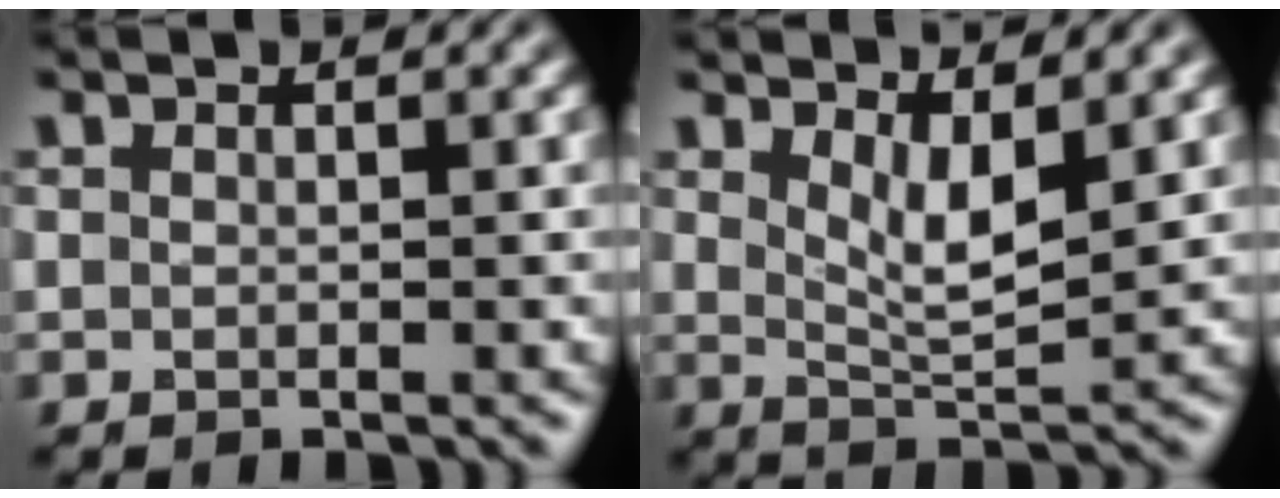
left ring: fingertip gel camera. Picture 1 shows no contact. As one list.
[{"total": 3.7, "force": [1.7, 1.1, 3.1], "torque": [-0.058, -0.014, 0.033]}]